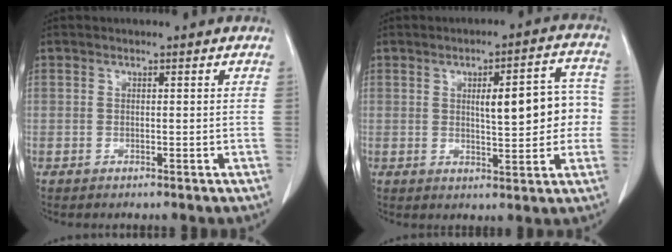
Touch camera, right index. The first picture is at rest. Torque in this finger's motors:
{"motor_torque": [0.45, 0.22, 0.28, 0.07]}